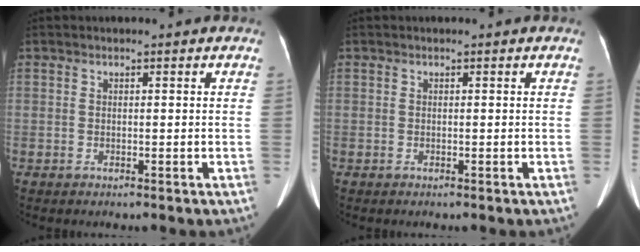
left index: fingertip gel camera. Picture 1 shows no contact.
{"total": 0.0}